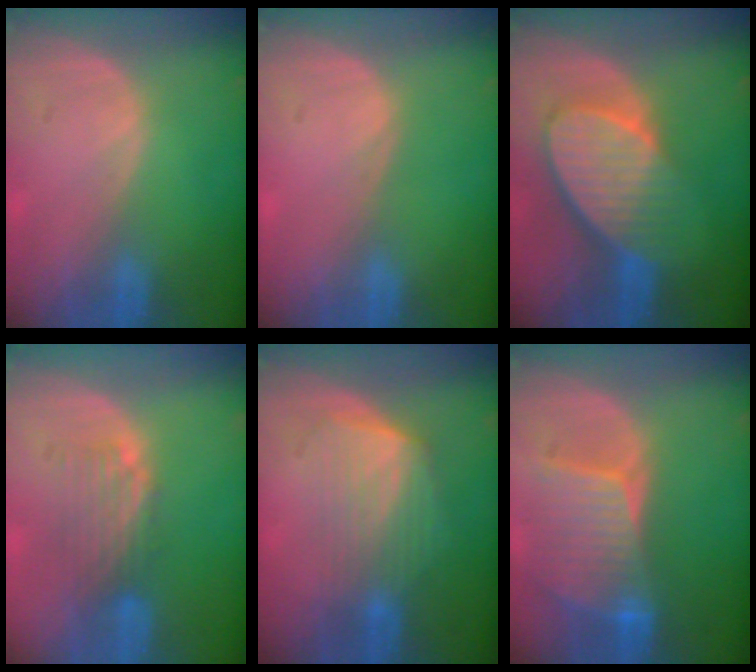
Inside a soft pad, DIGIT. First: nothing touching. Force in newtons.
{"total": 0.0}
{"total": 9.4, "press": 8.3, "slide": 4.6}
{"total": 4.8, "press": 4.1, "slide": 2.5}
{"total": 6.5, "press": 6.1, "slide": 2.1}
{"total": 8.6, "press": 7.7, "slide": 3.8}